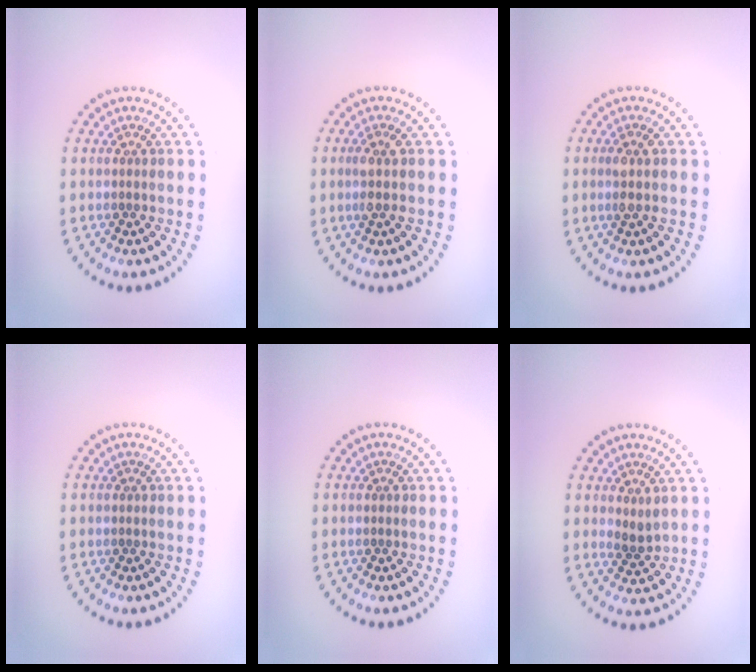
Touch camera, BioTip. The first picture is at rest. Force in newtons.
{"total": 1.7, "press": 1.5, "slide": 0.8}
{"total": 1.7, "press": 1.5, "slide": 0.8}
{"total": 0.0}
{"total": 0.0}
{"total": 1.3, "press": 1.0, "slide": 0.8}